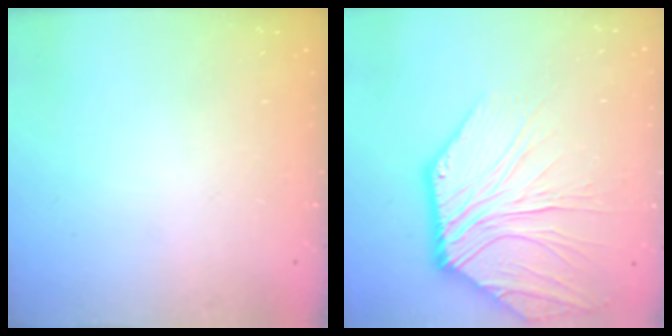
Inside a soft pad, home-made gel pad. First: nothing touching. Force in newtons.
{"total": 11.0, "press": 10.9, "slide": 1.5}